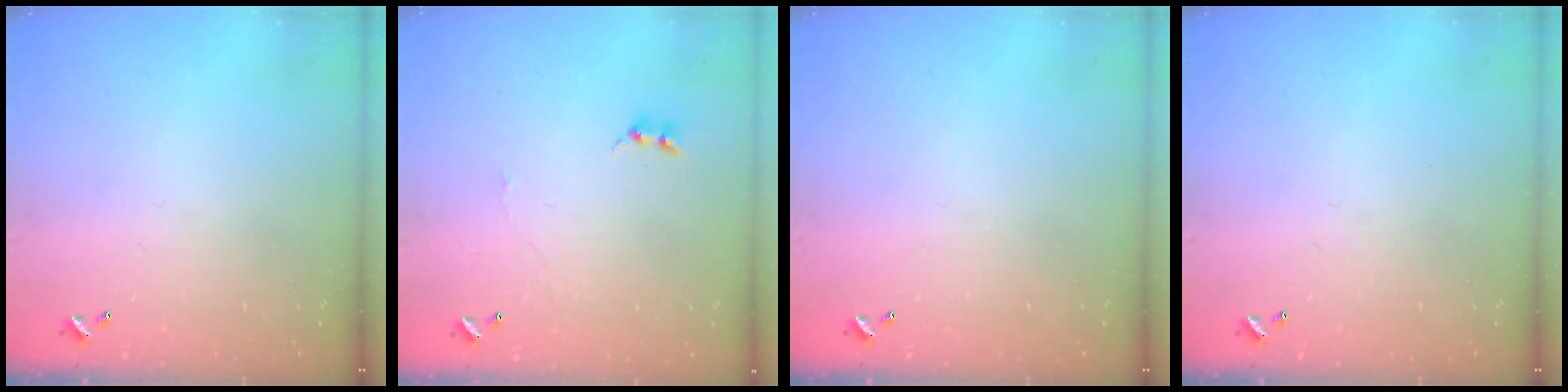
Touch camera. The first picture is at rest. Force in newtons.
{"total": 0.0}
{"total": 0.0}
{"total": 0.0}